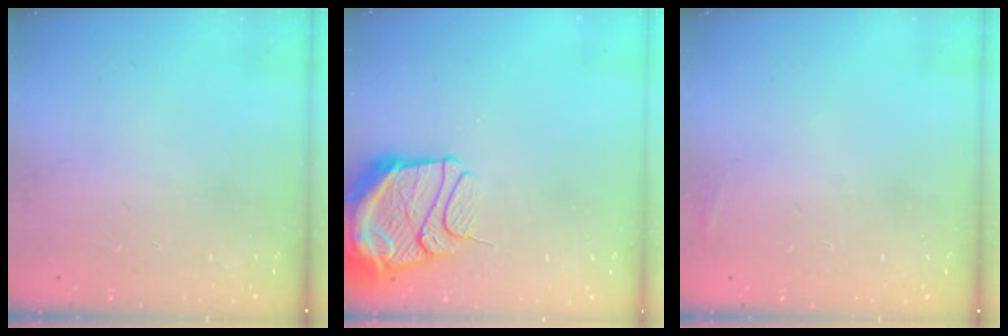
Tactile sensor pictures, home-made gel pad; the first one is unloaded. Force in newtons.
{"total": 14.8, "press": 14.7, "slide": 1.7}
{"total": 9.7, "press": 4.2, "slide": 8.8}